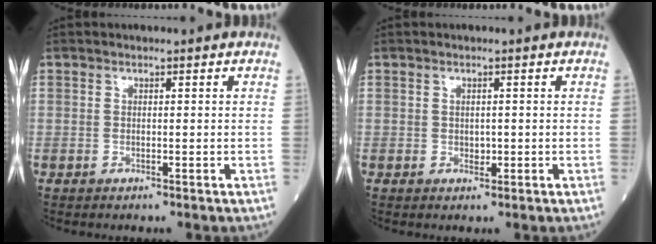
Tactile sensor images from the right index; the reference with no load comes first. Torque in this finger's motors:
{"motor_torque": [-0.07, -0.03, -0.02, 0.01]}